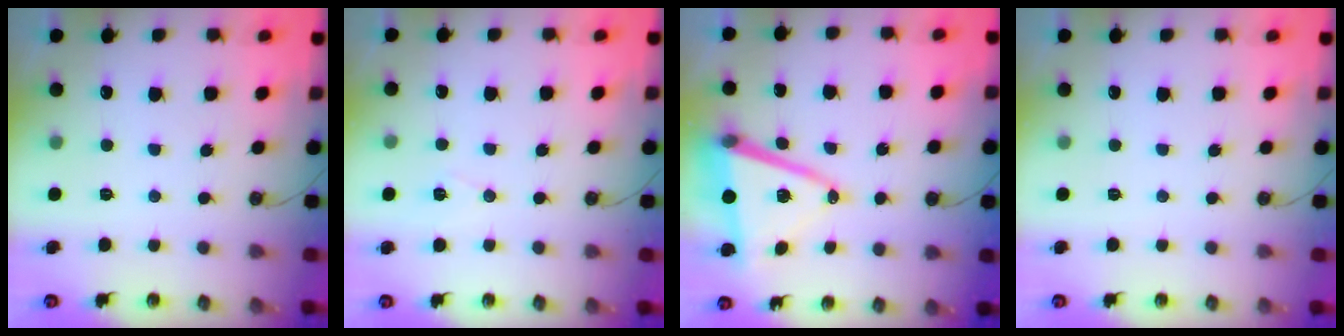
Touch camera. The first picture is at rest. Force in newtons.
{"total": 6.4, "press": 4.7, "slide": 4.4}
{"total": 13.2, "press": 12.8, "slide": 3.2}
{"total": 0.0}